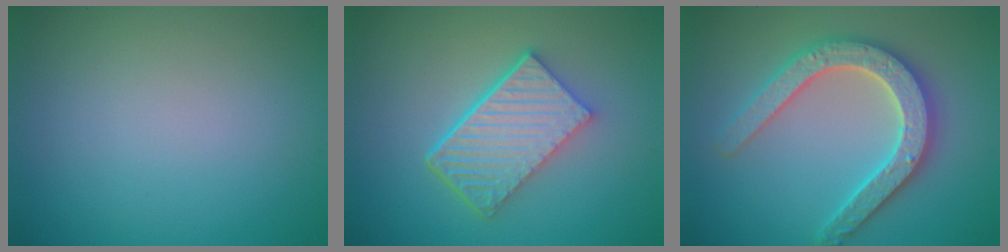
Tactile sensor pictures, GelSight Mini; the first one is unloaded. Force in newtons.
{"total": 6.2, "press": 4.5, "slide": 4.2}
{"total": 5.3, "press": 5.2, "slide": 1.0}